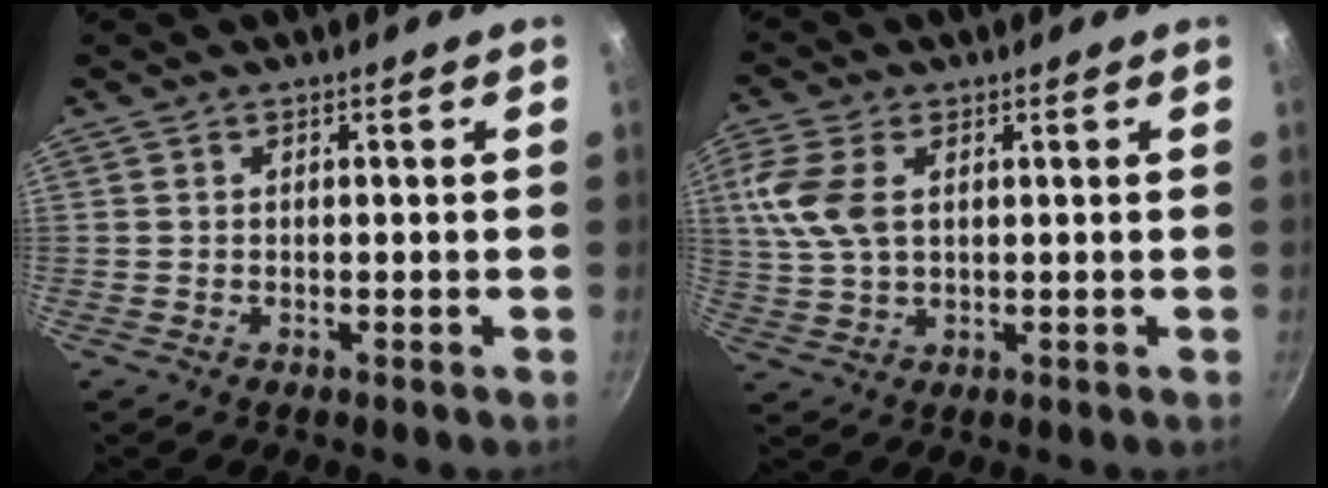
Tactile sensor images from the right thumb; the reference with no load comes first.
{"total": 8.8, "force": [2.1, 5.3, 6.7], "torque": [-0.146, 0.006, 0.041]}